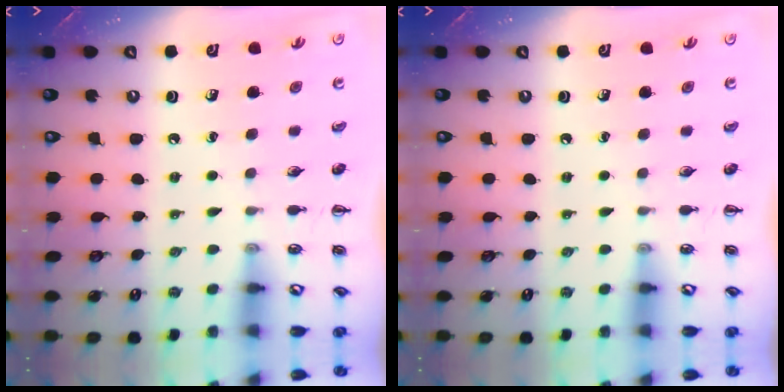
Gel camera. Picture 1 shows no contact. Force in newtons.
{"total": 0.0}